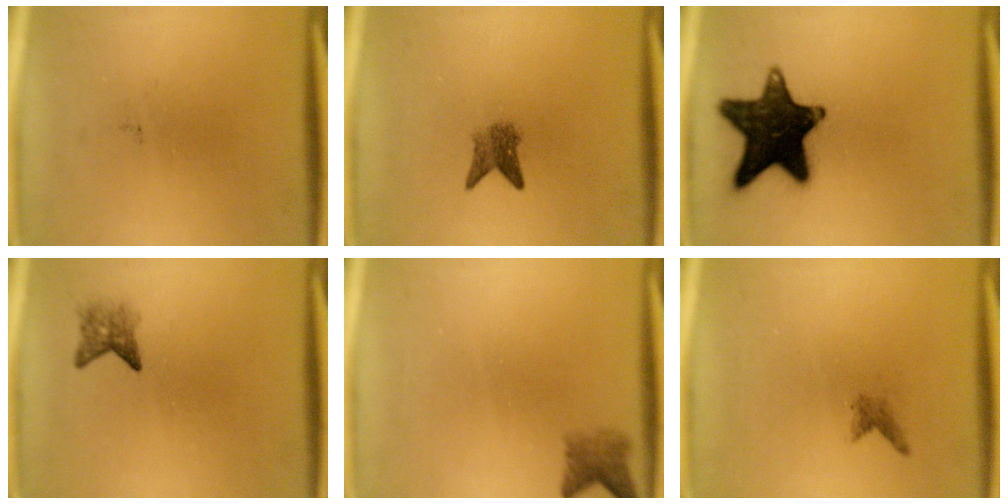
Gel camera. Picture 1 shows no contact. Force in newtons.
{"total": 2.8}
{"total": 16.8}
{"total": 2.2}
{"total": 2.4}
{"total": 1.0}